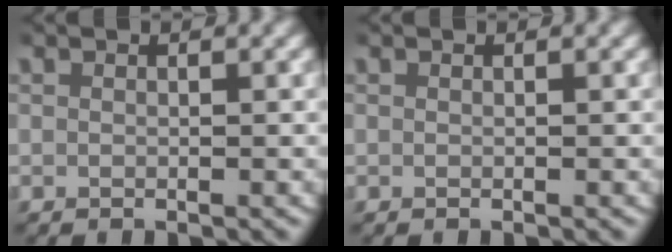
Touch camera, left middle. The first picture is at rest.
{"total": 0.0}